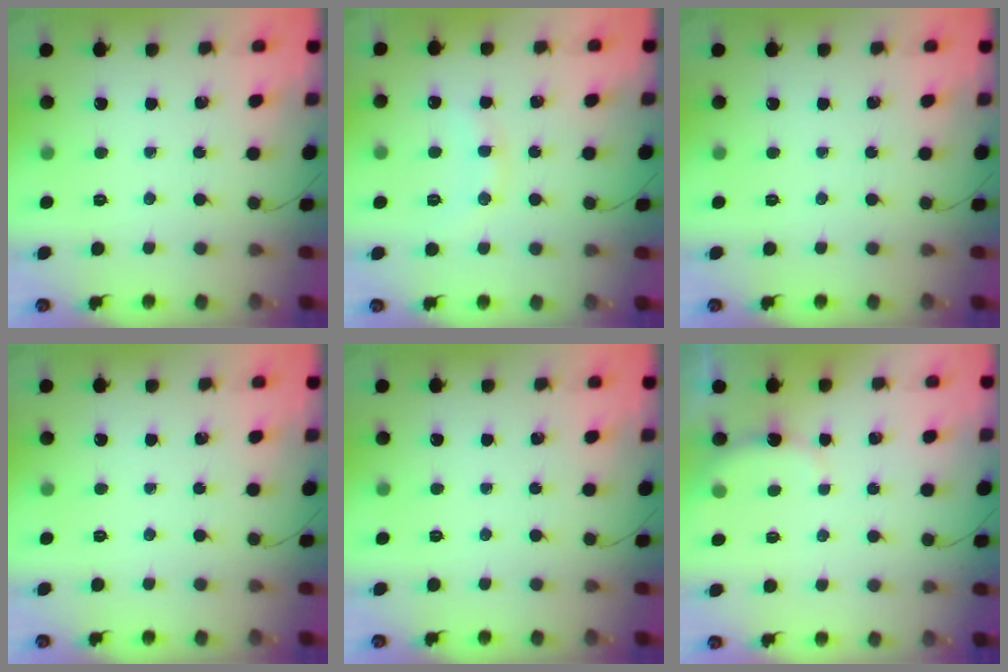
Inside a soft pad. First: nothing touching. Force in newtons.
{"total": 8.8, "press": 8.7, "slide": 1.2}
{"total": 0.0}
{"total": 0.0}
{"total": 0.0}
{"total": 3.4, "press": 3.3, "slide": 0.9}